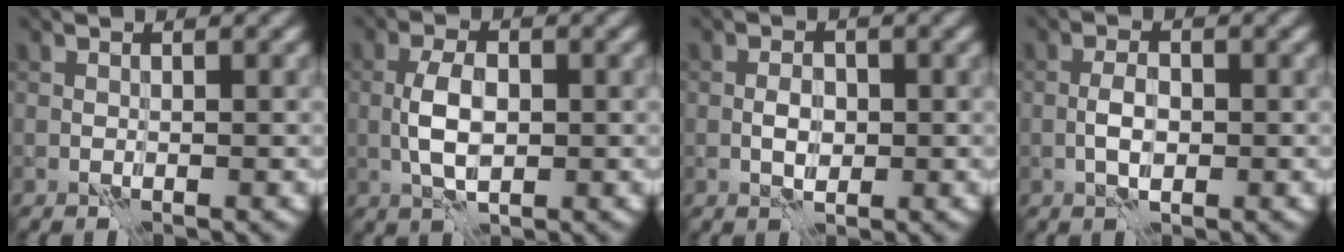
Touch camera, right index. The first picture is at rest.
{"total": 3.8, "force": [-0.5, 2.0, 3.2], "torque": [-0.066, 0.001, -0.011]}
{"total": 2.0, "force": [-0.5, 1.3, 1.3], "torque": [-0.020, 0.001, -0.010]}
{"total": 2.3, "force": [-0.7, 1.2, 1.8], "torque": [-0.029, 0.002, -0.014]}